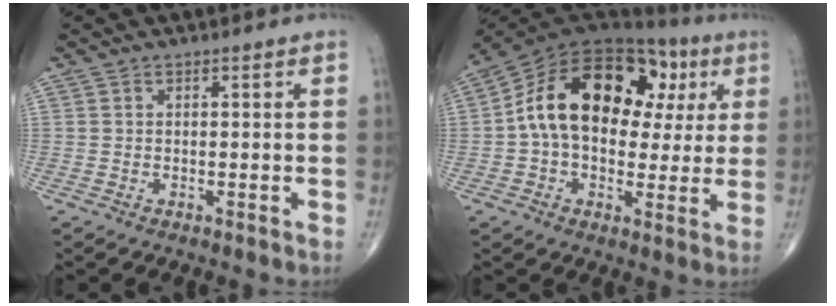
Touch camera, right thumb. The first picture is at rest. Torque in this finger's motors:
{"motor_torque": [2.47, 2.53, 0.86, -0.67, 0.65]}